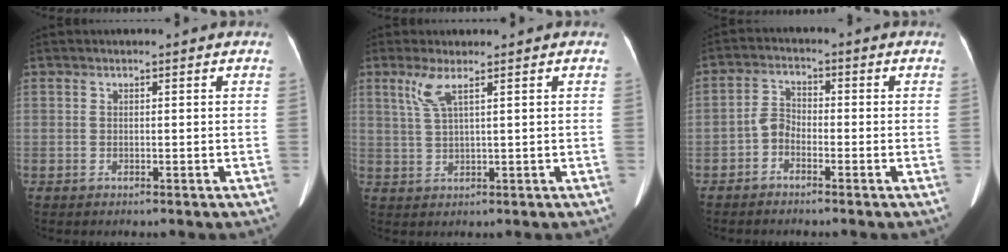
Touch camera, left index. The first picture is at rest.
{"total": 3.3, "force": [1.7, 0.0, 2.9], "torque": [-0.073, 0.006, 0.043]}
{"total": 2.9, "force": [-1.8, 1.7, 1.5], "torque": [-0.031, 0.004, -0.038]}